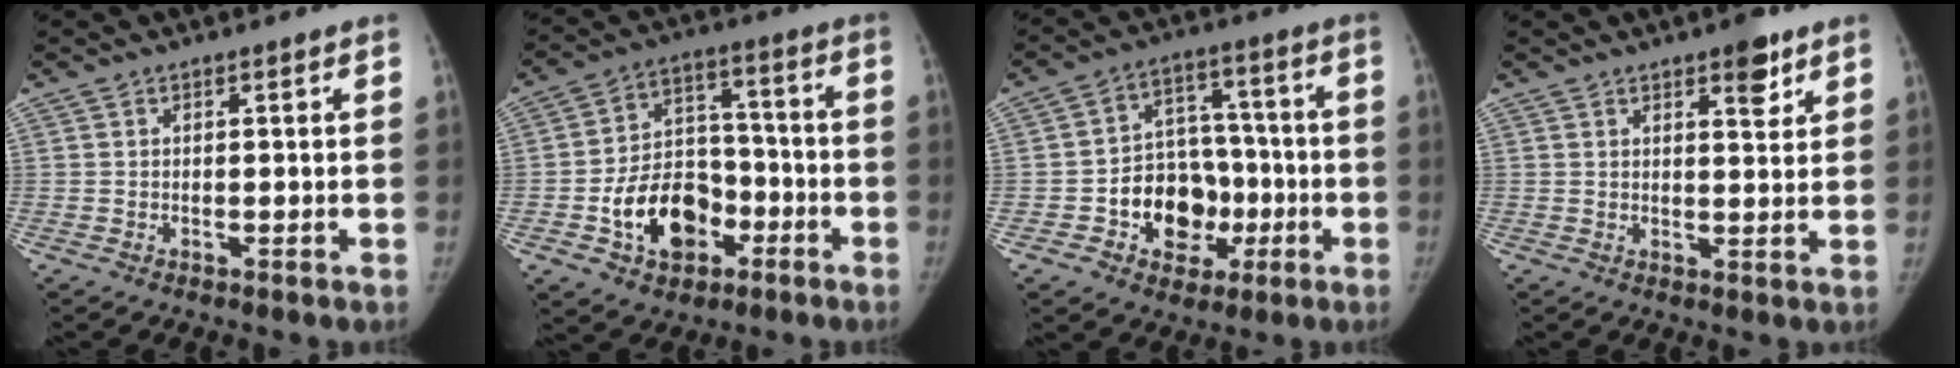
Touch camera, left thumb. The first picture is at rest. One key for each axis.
{"total": 14.8, "fx": -5.7, "fy": 10.5, "fz": 8.8, "tx": -0.107, "ty": 0.043, "tz": -0.090}
{"total": 13.5, "fx": -3.9, "fy": 10.4, "fz": 7.6, "tx": -0.061, "ty": 0.043, "tz": -0.056}
{"total": 5.0, "fx": 3.1, "fy": 1.9, "fz": 3.4, "tx": -0.031, "ty": -0.017, "tz": 0.040}